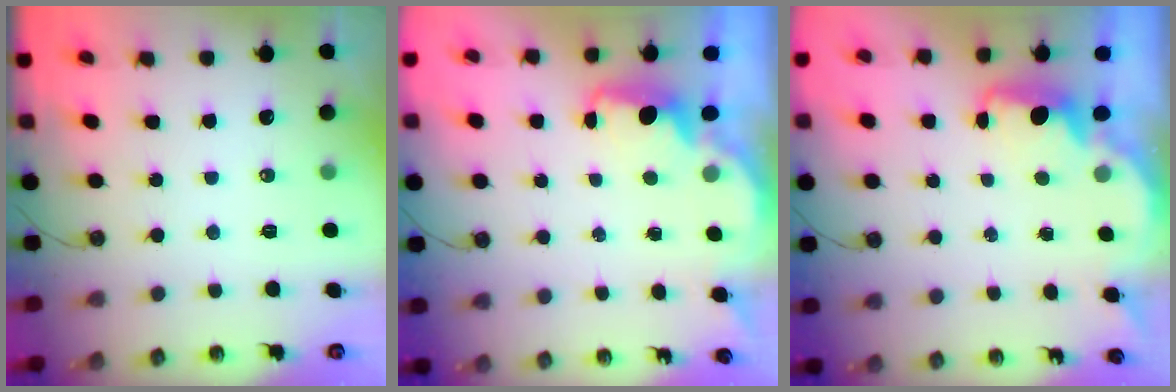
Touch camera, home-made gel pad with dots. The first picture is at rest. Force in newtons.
{"total": 1.8, "press": 1.6, "slide": 0.7}
{"total": 1.9, "press": 1.8, "slide": 0.7}